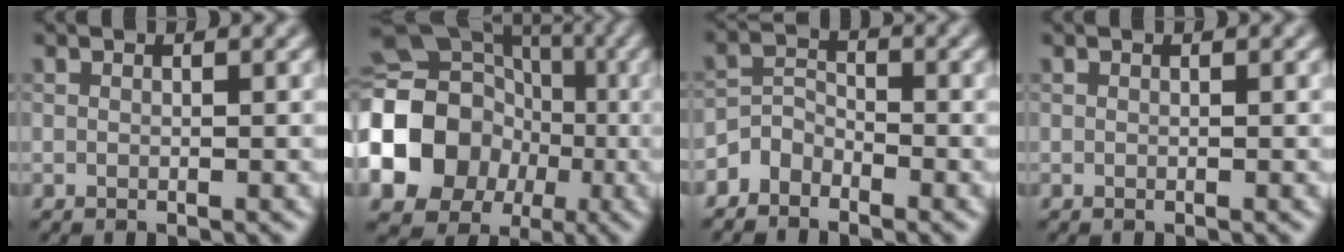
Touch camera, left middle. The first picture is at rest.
{"total": 16.2, "force": [-3.4, 13.9, 7.7], "torque": [-0.167, -0.012, -0.083]}
{"total": 2.2, "force": [-1.8, 1.2, 0.5], "torque": [-0.005, 0.013, -0.042]}
{"total": 0.0}